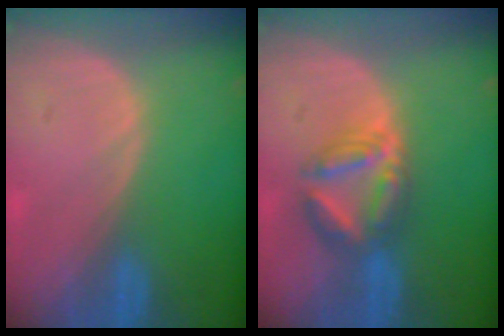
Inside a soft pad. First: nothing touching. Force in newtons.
{"total": 6.2, "press": 6.2, "slide": 0.4}